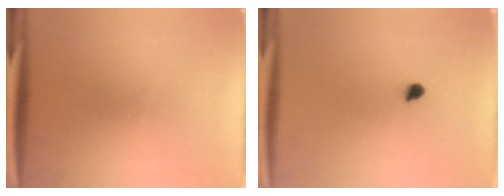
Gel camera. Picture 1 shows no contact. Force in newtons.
{"total": 1.8}